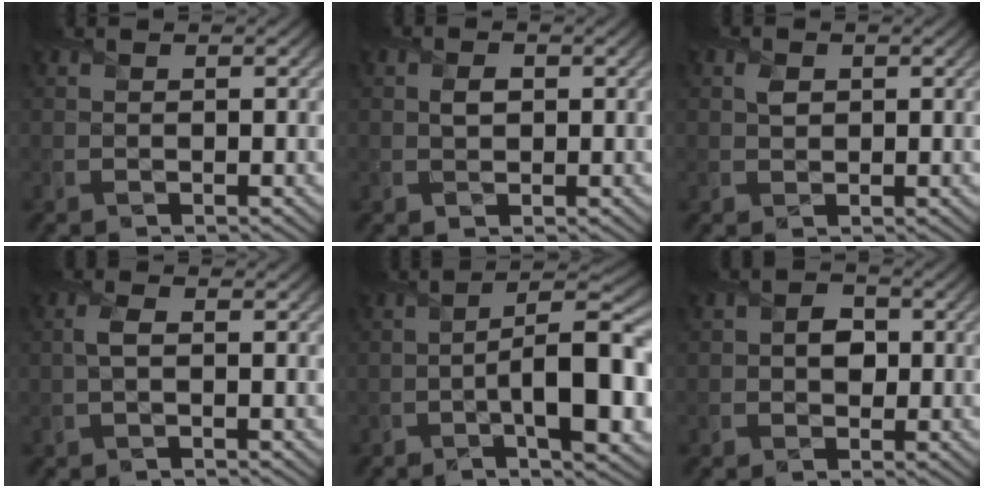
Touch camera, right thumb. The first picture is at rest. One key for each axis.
{"total": 1.7, "fx": 0.3, "fy": 1.2, "fz": 1.1, "tx": -0.024, "ty": -0.001, "tz": 0.005}
{"total": 1.5, "fx": 0.5, "fy": 1.1, "fz": 0.8, "tx": -0.018, "ty": -0.001, "tz": 0.009}
{"total": 1.7, "fx": 0.0, "fy": 0.7, "fz": 1.6, "tx": -0.038, "ty": 0.005, "tz": -0.003}
{"total": 12.3, "fx": -3.1, "fy": 4.3, "fz": 11.1, "tx": -0.166, "ty": -0.002, "tz": -0.048}
{"total": 3.2, "fx": 0.0, "fy": 2.6, "fz": 1.8, "tx": -0.030, "ty": -0.002, "tz": -0.008}